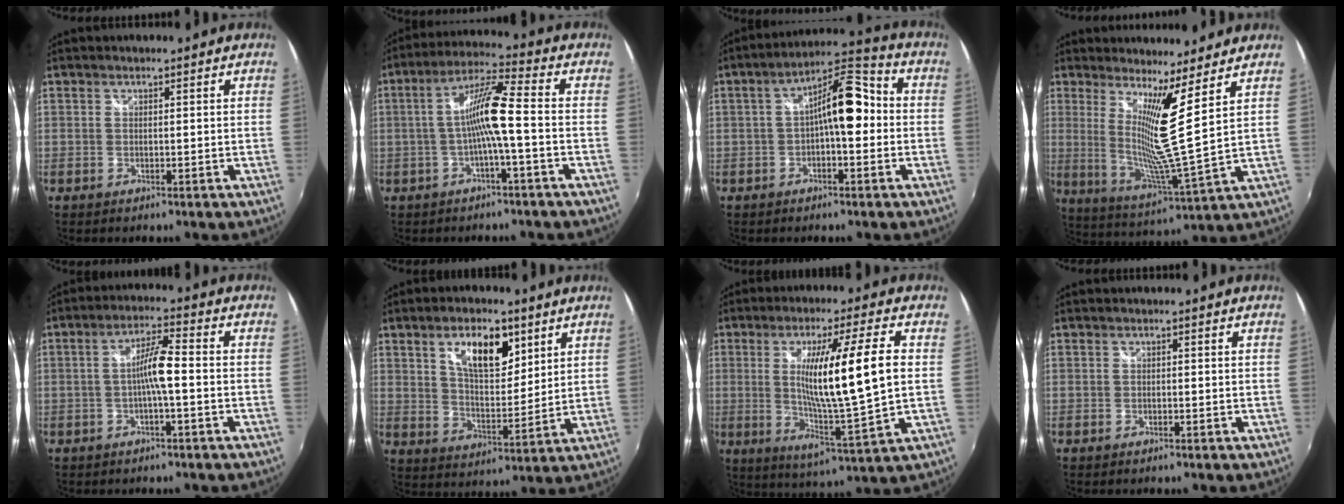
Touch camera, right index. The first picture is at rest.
{"total": 8.8, "force": [-1.9, 0.1, 8.6], "torque": [-0.173, 0.015, -0.031]}
{"total": 10.0, "force": [-0.6, 3.4, 9.4], "torque": [-0.150, 0.033, -0.014]}
{"total": 10.5, "force": [5.7, -1.7, 8.7], "torque": [-0.143, -0.018, 0.104]}
{"total": 5.7, "force": [-1.2, 0.4, 5.6], "torque": [-0.109, 0.009, -0.020]}
{"total": 11.1, "force": [5.6, 5.2, 8.0], "torque": [-0.129, 0.004, 0.101]}
{"total": 15.5, "force": [1.0, -0.6, 15.5], "torque": [-0.256, -0.020, 0.023]}
{"total": 0.0}